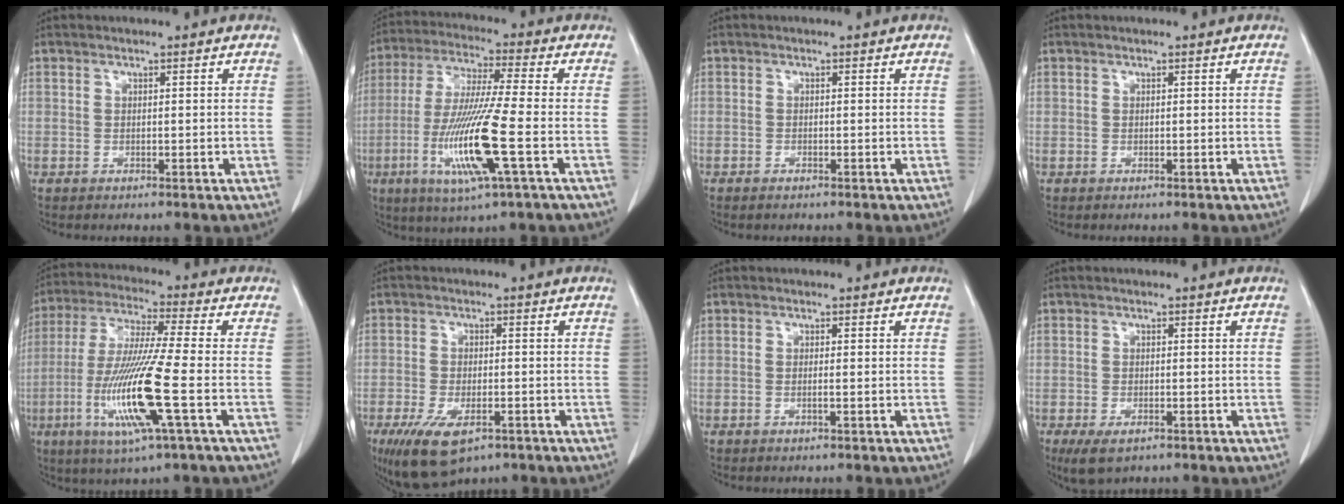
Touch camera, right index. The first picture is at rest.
{"total": 14.5, "force": [-4.2, 0.1, 13.9], "torque": [-0.285, -0.020, -0.084]}
{"total": 0.6, "force": [-0.5, 0.3, 0.2], "torque": [-0.003, 0.000, -0.007]}
{"total": 0.0}
{"total": 15.0, "force": [-4.4, -0.3, 14.4], "torque": [-0.298, -0.020, -0.089]}
{"total": 8.8, "force": [-5.1, 3.9, 6.0], "torque": [-0.106, -0.014, -0.081]}
{"total": 0.7, "force": [-0.2, -0.1, 0.6], "torque": [-0.011, -0.001, -0.004]}
{"total": 4.3, "force": [-2.6, 2.1, 2.7], "torque": [-0.048, -0.008, -0.038]}